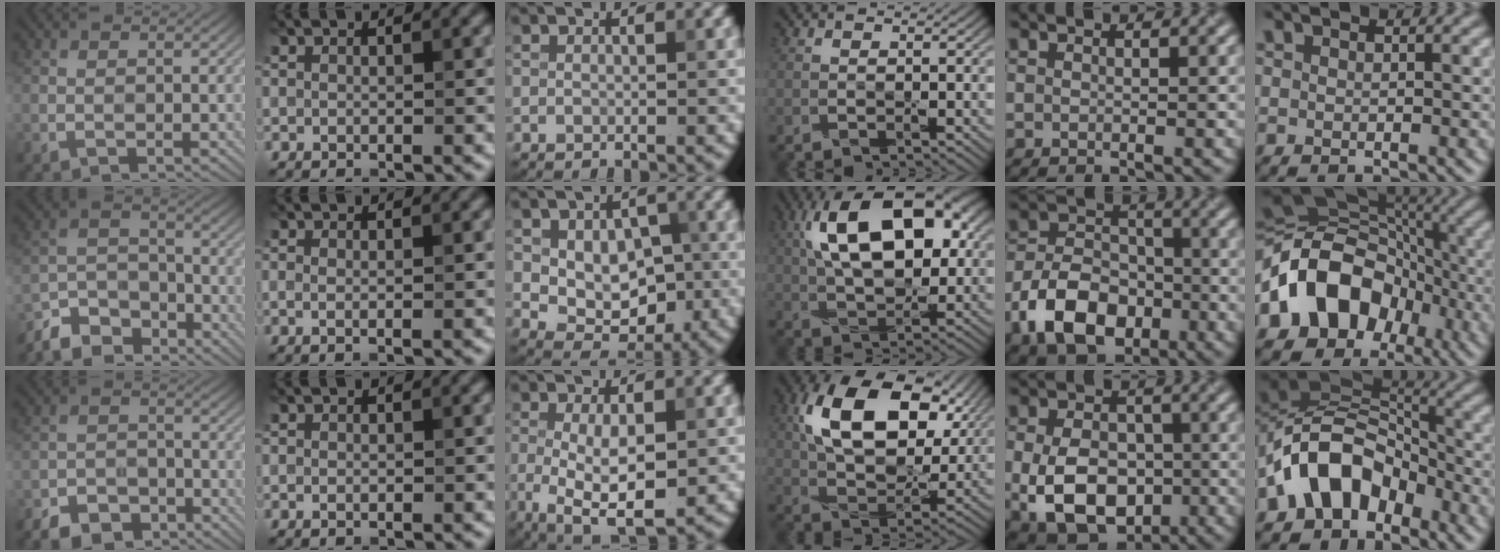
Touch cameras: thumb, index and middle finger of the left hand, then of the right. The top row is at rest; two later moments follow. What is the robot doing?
{"motion": "wipe", "object": "bowl"}